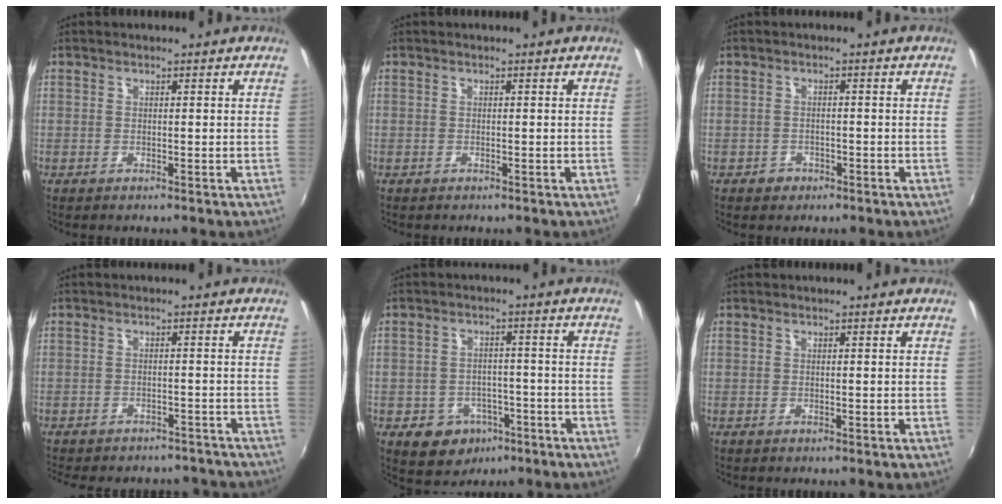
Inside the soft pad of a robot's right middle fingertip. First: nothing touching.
{"total": 0.0}
{"total": 2.3, "force": [-1.3, 1.8, 0.4], "torque": [-0.011, 0.000, -0.019]}
{"total": 13.2, "force": [-11.6, 4.7, 4.1], "torque": [-0.100, 0.001, -0.143]}
{"total": 6.9, "force": [-3.3, 5.7, 2.0], "torque": [-0.052, 0.011, -0.031]}
{"total": 0.0}